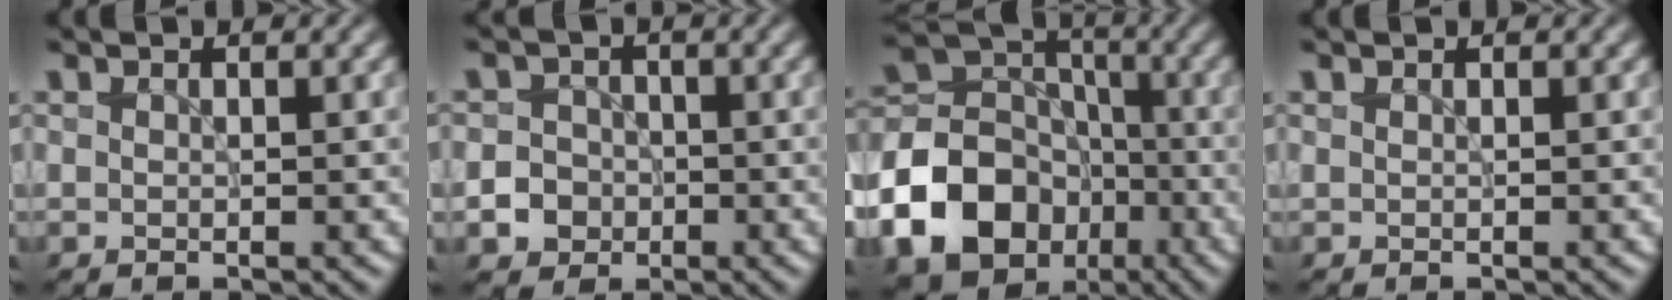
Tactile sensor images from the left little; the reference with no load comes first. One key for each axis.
{"total": 4.3, "fx": -1.7, "fy": 3.9, "fz": 1.0, "tx": 0.009, "ty": -0.006, "tz": -0.043}
{"total": 16.6, "fx": -7.4, "fy": 13.3, "fz": 6.6, "tx": -0.160, "ty": -0.035, "tz": -0.151}
{"total": 0.0}